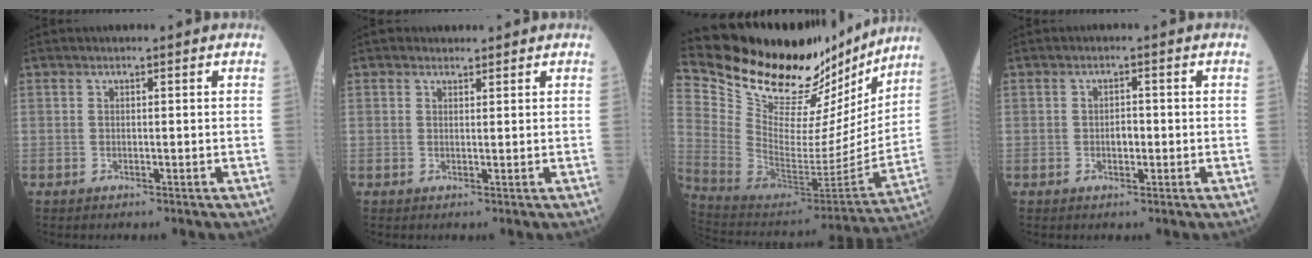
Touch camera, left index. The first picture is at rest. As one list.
[{"total": 1.2, "force": [1.0, 0.6, 0.0], "torque": [-0.003, 0.002, 0.013]}, {"total": 27.7, "force": [23.7, 8.4, 11.6], "torque": [-0.197, -0.032, 0.365]}, {"total": 1.8, "force": [-0.3, 0.9, 1.5], "torque": [-0.026, 0.002, -0.004]}]